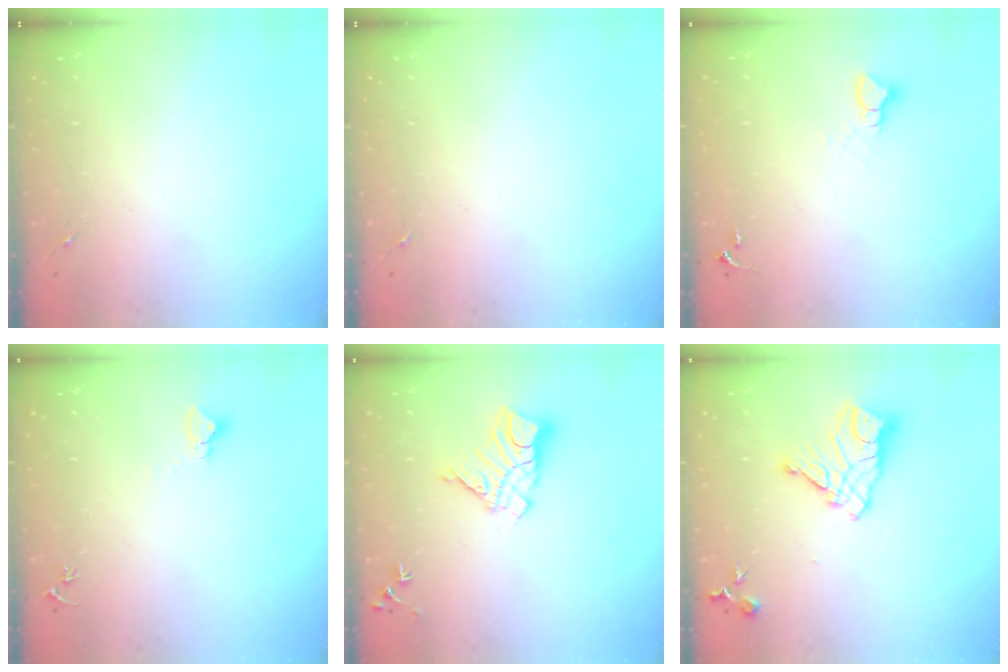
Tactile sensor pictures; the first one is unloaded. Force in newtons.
{"total": 0.0}
{"total": 3.9, "press": 3.8, "slide": 0.3}
{"total": 2.8, "press": 2.8, "slide": 0.2}
{"total": 11.1, "press": 11.0, "slide": 1.0}
{"total": 12.8, "press": 12.7, "slide": 1.0}